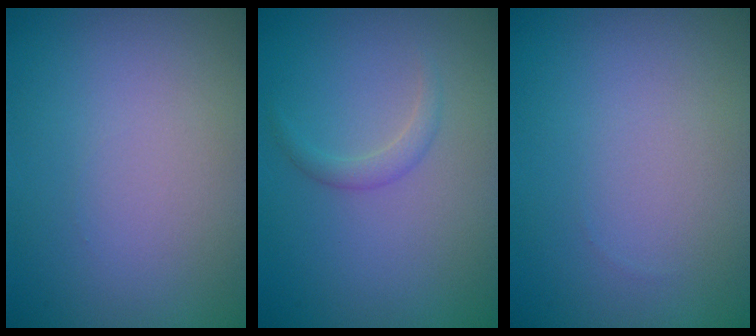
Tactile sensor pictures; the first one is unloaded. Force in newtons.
{"total": 1.3, "press": 1.3, "slide": 0.1}
{"total": 0.0}